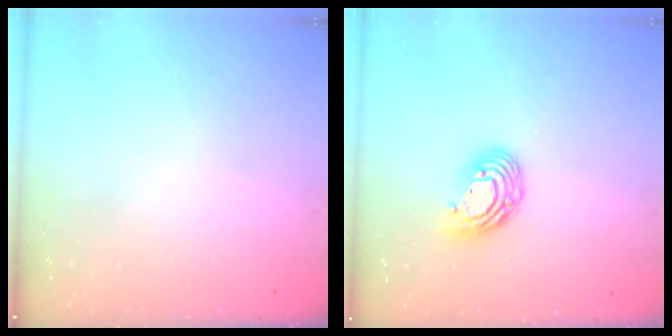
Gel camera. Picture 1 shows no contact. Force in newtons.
{"total": 9.8, "press": 9.8, "slide": 0.9}